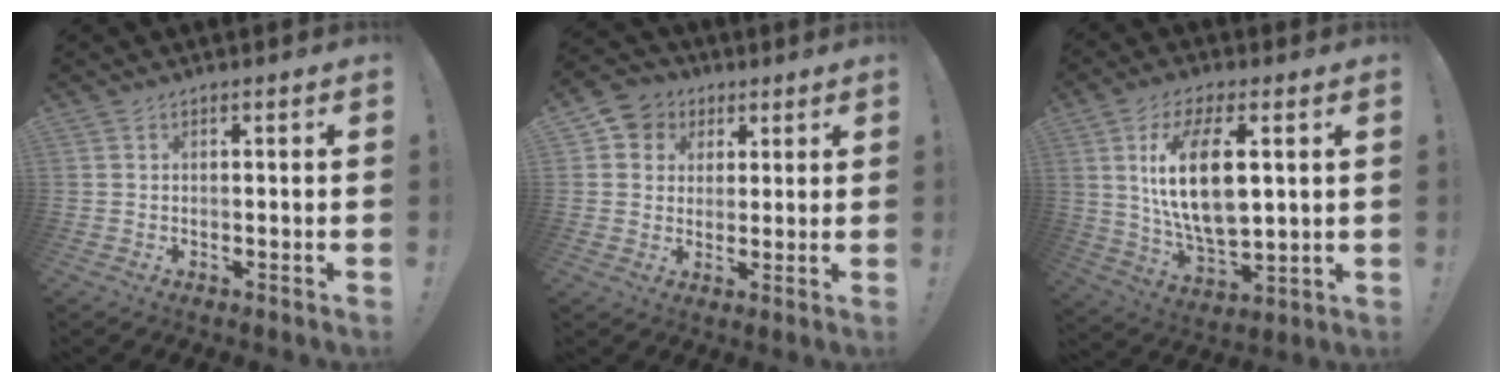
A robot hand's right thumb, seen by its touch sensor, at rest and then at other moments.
{"total": 7.0, "force": [1.9, 6.6, 1.5], "torque": [-0.021, -0.003, 0.040]}
{"total": 18.2, "force": [4.3, 8.7, 15.4], "torque": [-0.290, -0.014, 0.061]}